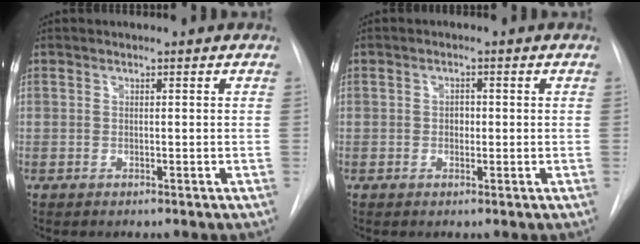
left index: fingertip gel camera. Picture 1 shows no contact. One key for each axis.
{"total": 1.5, "fx": -0.1, "fy": 1.1, "fz": 1.0, "tx": -0.014, "ty": 0.003, "tz": -0.002}